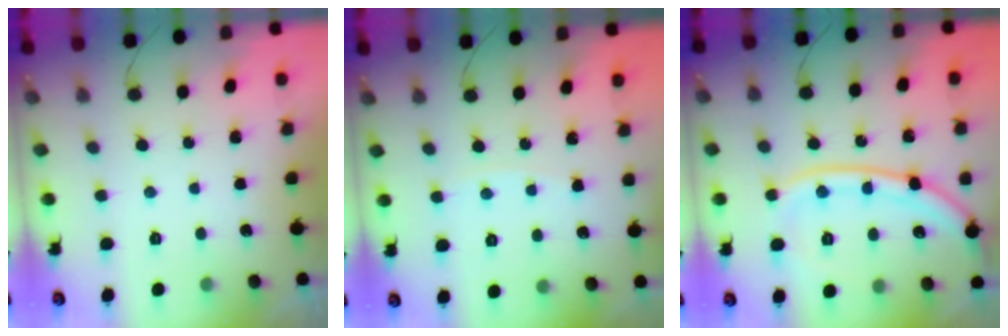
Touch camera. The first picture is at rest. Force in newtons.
{"total": 2.7, "press": 2.7, "slide": 0.5}
{"total": 15.6, "press": 15.6, "slide": 1.1}